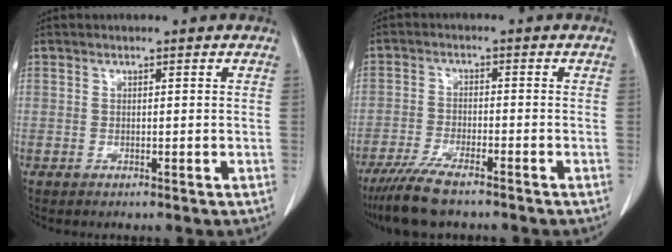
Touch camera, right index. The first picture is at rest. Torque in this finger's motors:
{"motor_torque": [0.86, -0.83, 0.12, 0.10]}